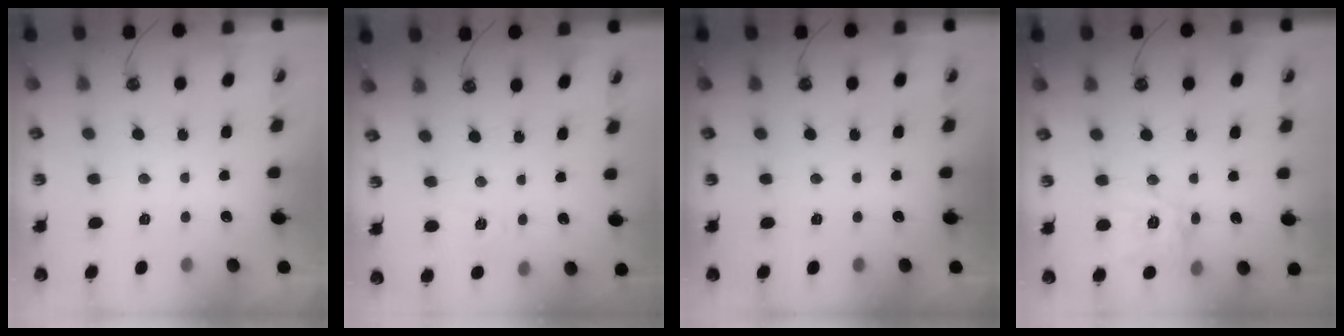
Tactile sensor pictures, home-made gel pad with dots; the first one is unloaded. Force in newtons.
{"total": 3.2, "press": 3.1, "slide": 0.5}
{"total": 0.0}
{"total": 12.3, "press": 12.2, "slide": 1.0}